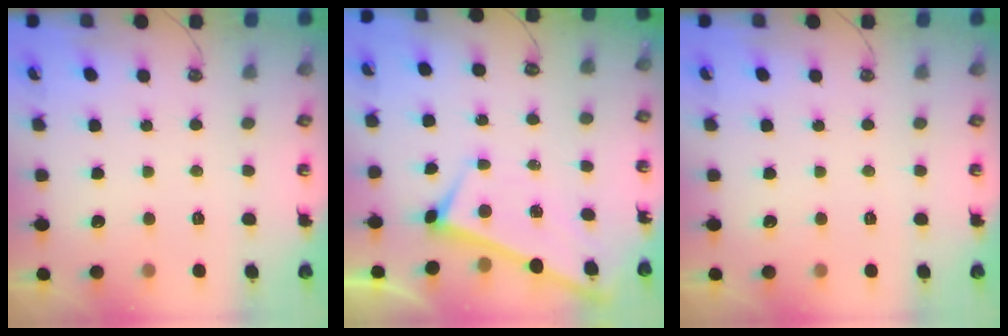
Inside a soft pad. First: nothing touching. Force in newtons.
{"total": 1.2, "press": 1.1, "slide": 0.4}
{"total": 0.0}